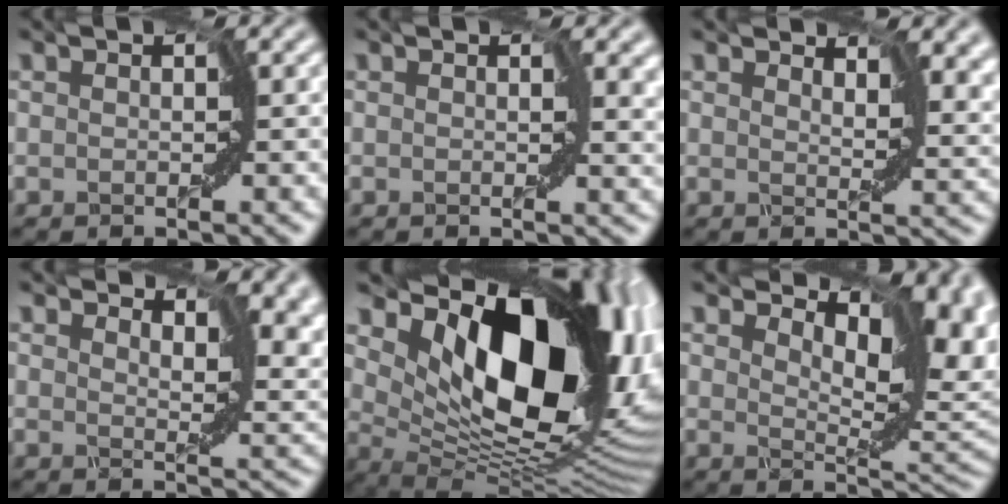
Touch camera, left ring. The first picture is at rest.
{"total": 2.6, "force": [0.5, 1.6, 1.9], "torque": [-0.018, -0.001, 0.002]}
{"total": 4.1, "force": [2.6, 1.8, 2.6], "torque": [-0.047, -0.002, 0.043]}
{"total": 5.6, "force": [3.7, 2.3, 3.6], "torque": [-0.058, -0.002, 0.058]}
{"total": 16.7, "force": [5.7, 8.7, 13.1], "torque": [-0.184, -0.011, 0.102]}
{"total": 10.8, "force": [3.8, 5.4, 8.6], "torque": [-0.115, -0.007, 0.069]}